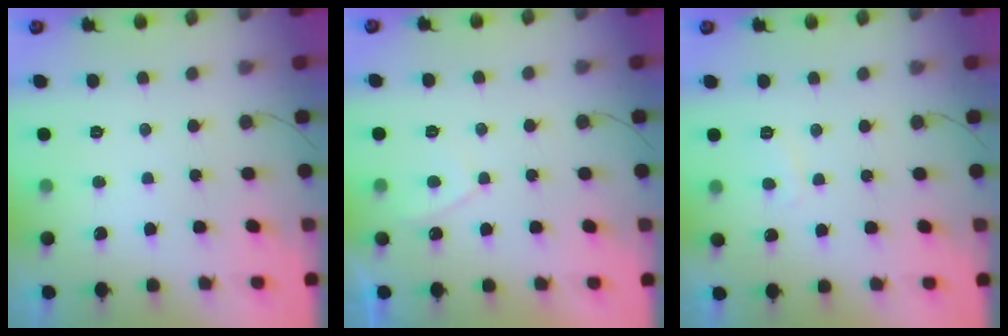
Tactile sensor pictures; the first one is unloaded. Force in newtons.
{"total": 2.3, "press": 2.2, "slide": 0.4}
{"total": 2.6, "press": 2.5, "slide": 0.6}